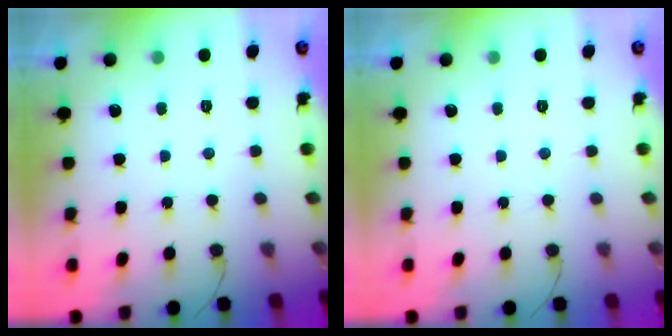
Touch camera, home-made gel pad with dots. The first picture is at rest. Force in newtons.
{"total": 0.0}